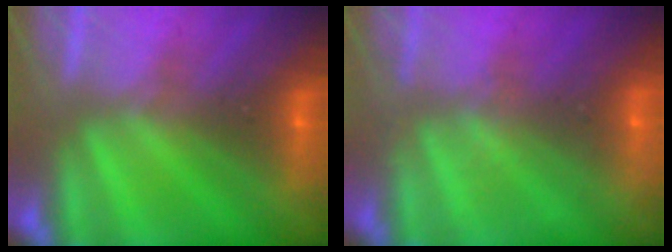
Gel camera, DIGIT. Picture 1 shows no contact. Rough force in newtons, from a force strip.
{"total": 1.8}